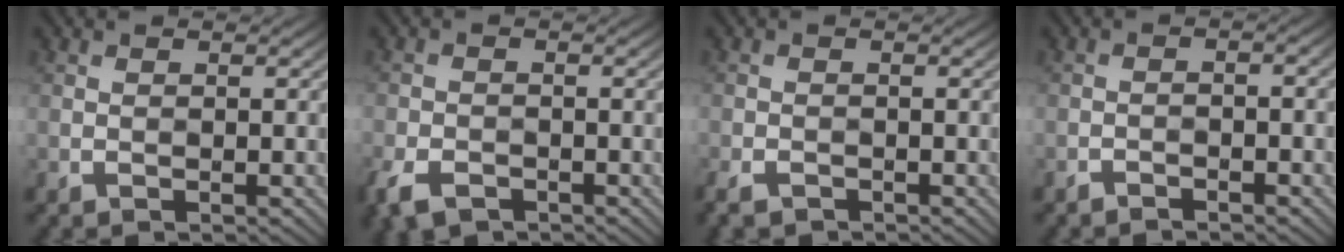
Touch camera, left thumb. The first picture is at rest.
{"total": 4.9, "force": [-2.5, 2.9, 3.0], "torque": [-0.058, -0.014, -0.052]}
{"total": 3.7, "force": [-3.0, 1.7, 1.5], "torque": [-0.024, -0.006, -0.047]}
{"total": 2.3, "force": [-1.6, 0.3, 1.6], "torque": [-0.025, 0.009, -0.025]}